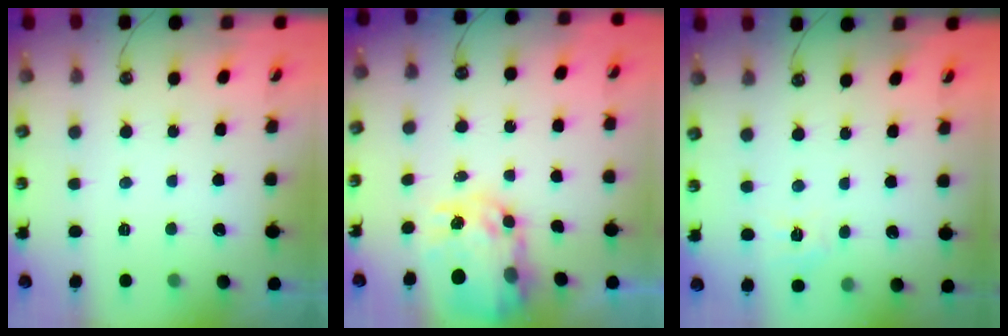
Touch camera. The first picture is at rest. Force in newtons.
{"total": 9.7, "press": 9.6, "slide": 0.9}
{"total": 5.2, "press": 5.2, "slide": 0.3}